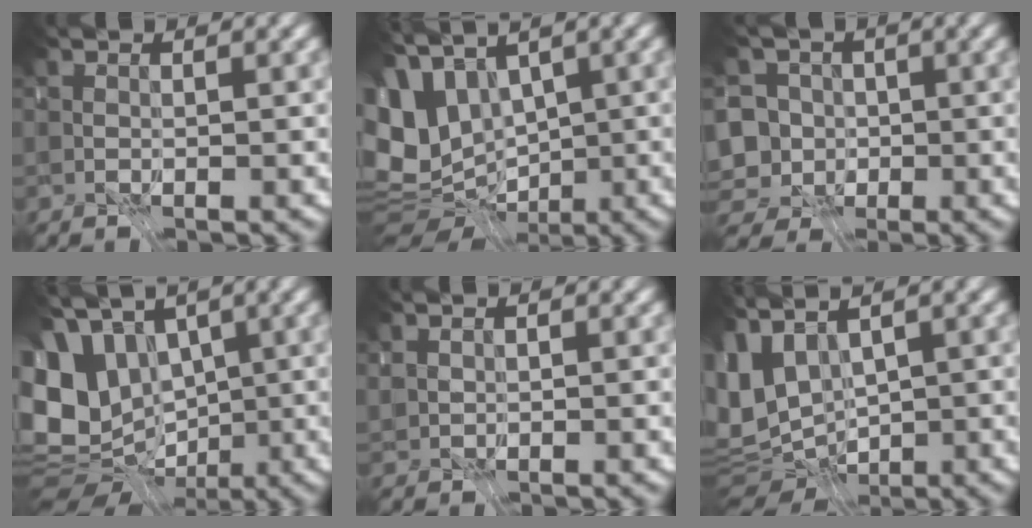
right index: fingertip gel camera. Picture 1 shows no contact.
{"total": 9.0, "force": [-0.5, 5.9, 6.8], "torque": [-0.147, -0.011, 0.014]}
{"total": 8.5, "force": [-2.1, 7.4, 3.7], "torque": [-0.084, 0.009, -0.059]}
{"total": 12.1, "force": [-0.4, 8.7, 8.5], "torque": [-0.177, -0.008, 0.006]}
{"total": 0.6, "force": [0.1, -0.2, -0.6], "torque": [-0.007, 0.000, 0.021]}
{"total": 3.1, "force": [-1.6, -0.2, 2.7], "torque": [-0.041, -0.018, -0.015]}